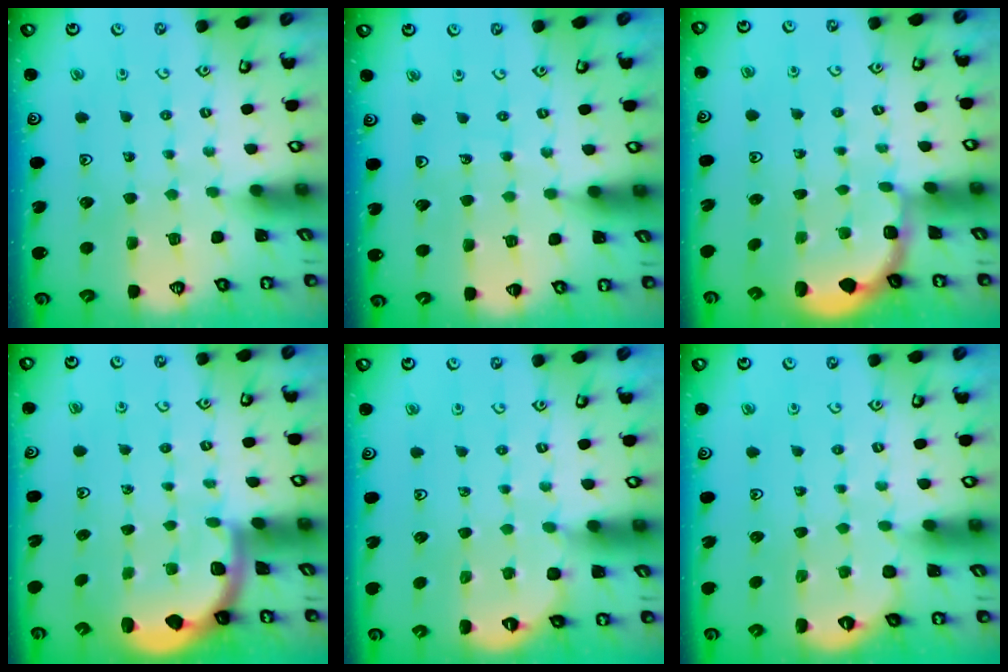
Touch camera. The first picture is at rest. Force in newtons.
{"total": 2.5, "press": 2.5, "slide": 0.2}
{"total": 1.9, "press": 1.8, "slide": 0.7}
{"total": 1.9, "press": 1.8, "slide": 0.5}
{"total": 3.4, "press": 3.3, "slide": 0.7}
{"total": 2.1, "press": 1.0, "slide": 1.8}